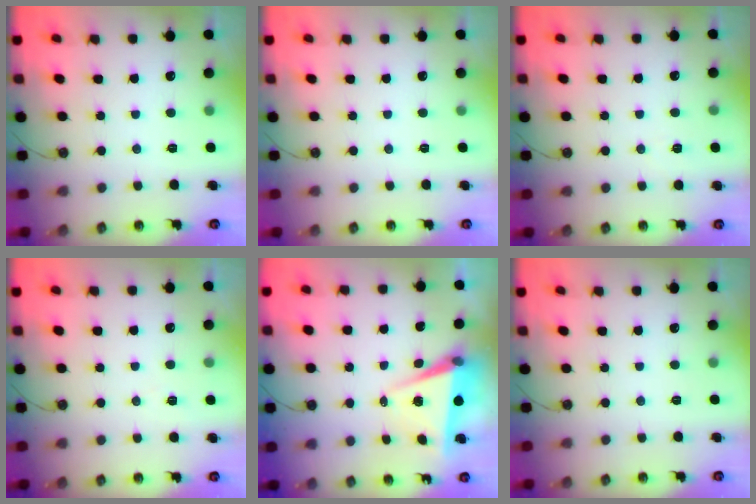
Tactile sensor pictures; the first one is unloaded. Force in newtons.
{"total": 0.0}
{"total": 6.3, "press": 4.7, "slide": 4.2}
{"total": 5.5, "press": 3.3, "slide": 4.4}
{"total": 5.9, "press": 4.2, "slide": 4.2}
{"total": 1.5, "press": 0.2, "slide": 1.5}